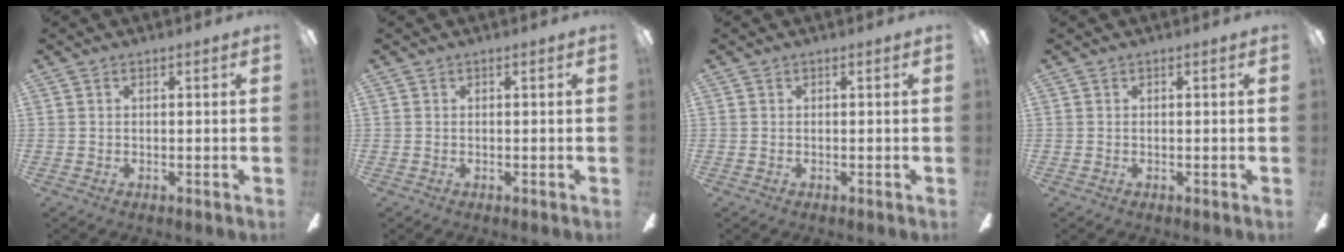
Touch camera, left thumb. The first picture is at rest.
{"total": 0.0}
{"total": 0.0}
{"total": 0.0}